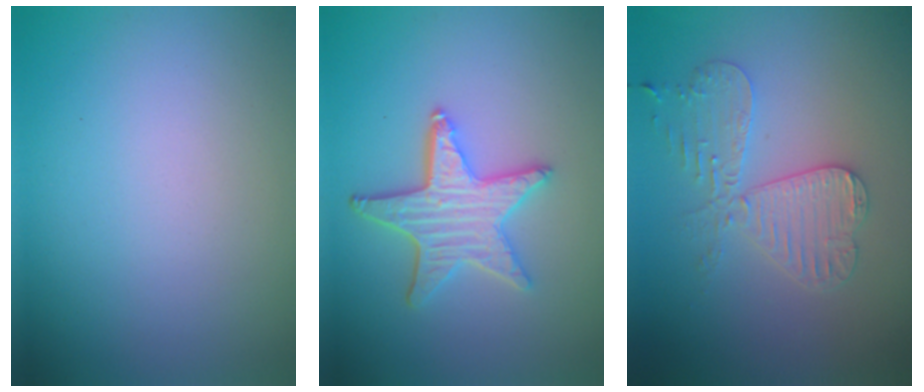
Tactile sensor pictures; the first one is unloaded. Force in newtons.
{"total": 4.4, "press": 3.7, "slide": 2.4}
{"total": 4.2, "press": 3.7, "slide": 2.0}